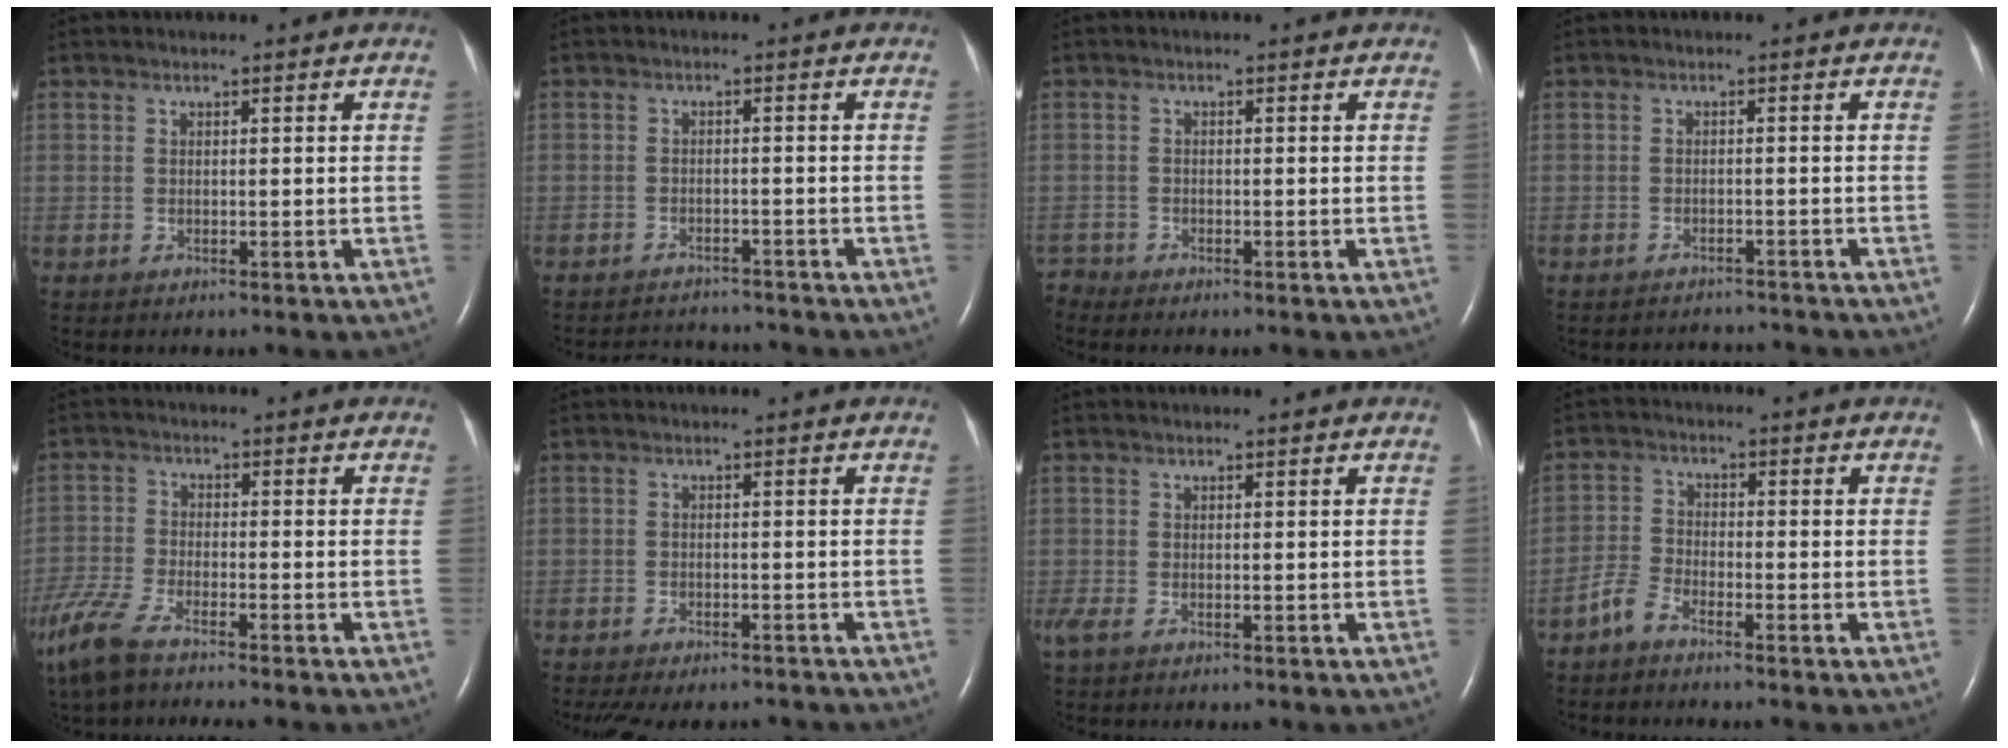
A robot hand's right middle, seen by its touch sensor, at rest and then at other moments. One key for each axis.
{"total": 6.5, "fx": -6.4, "fy": 1.0, "fz": 0.6, "tx": -0.010, "ty": 0.000, "tz": -0.089}
{"total": 1.5, "fx": -1.4, "fy": -0.1, "fz": -0.5, "tx": 0.010, "ty": -0.008, "tz": -0.028}
{"total": 6.0, "fx": -5.9, "fy": 0.9, "fz": 0.3, "tx": -0.006, "ty": 0.000, "tz": -0.075}
{"total": 9.4, "fx": -7.3, "fy": 1.9, "fz": 5.7, "tx": -0.129, "ty": -0.025, "tz": -0.140}
{"total": 10.9, "fx": -9.7, "fy": 3.1, "fz": 4.0, "tx": -0.076, "ty": -0.009, "tz": -0.127}
{"total": 1.6, "fx": -0.7, "fy": 0.6, "fz": 1.2, "tx": -0.035, "ty": -0.006, "tz": -0.012}
{"total": 3.1, "fx": -2.7, "fy": 0.7, "fz": 1.3, "tx": -0.036, "ty": -0.004, "tz": -0.060}